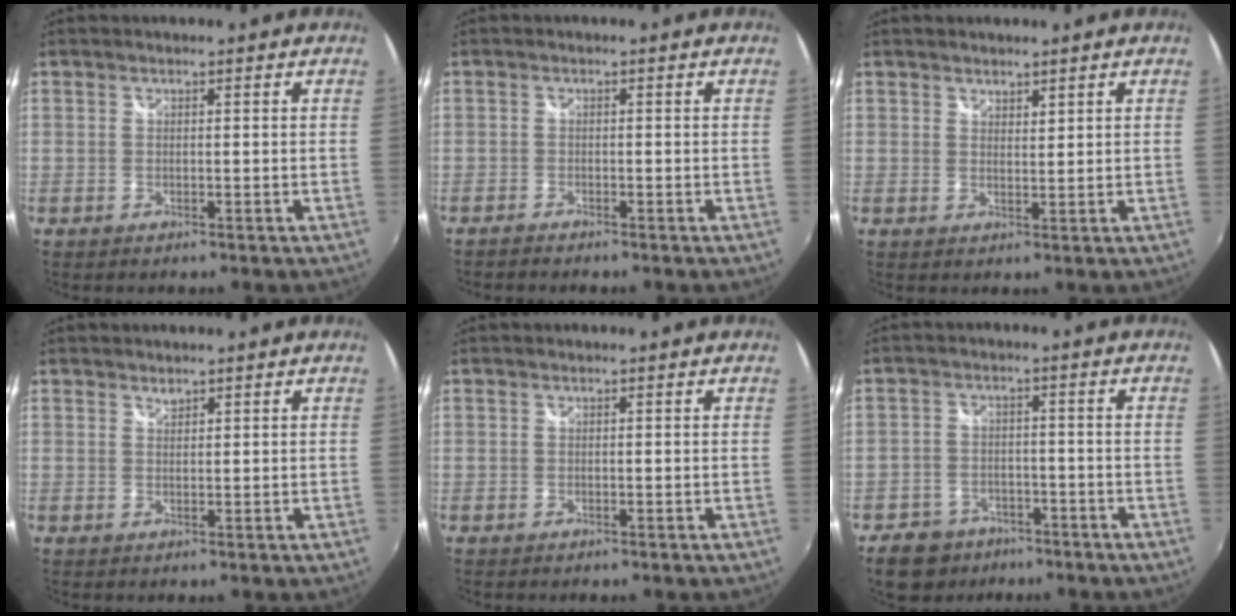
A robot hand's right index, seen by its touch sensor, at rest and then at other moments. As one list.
[{"total": 1.8, "force": [-1.8, 0.3, 0.4], "torque": [-0.020, -0.009, -0.034]}, {"total": 1.6, "force": [1.5, 0.6, 0.3], "torque": [0.000, 0.001, 0.025]}, {"total": 1.0, "force": [0.9, 0.3, 0.2], "torque": [-0.002, 0.000, 0.017]}, {"total": 0.0}, {"total": 9.3, "force": [-6.5, 6.1, 2.6], "torque": [-0.087, 0.014, -0.098]}]